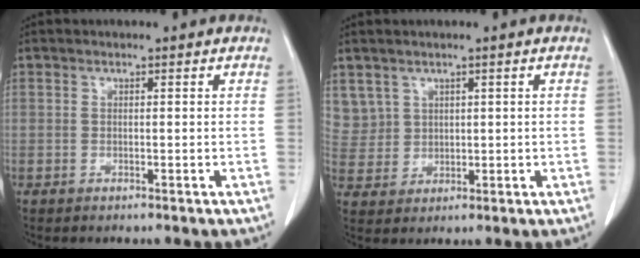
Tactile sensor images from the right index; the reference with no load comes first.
{"total": 5.6, "force": [3.0, 4.8, 0.1], "torque": [-0.005, 0.012, 0.074]}